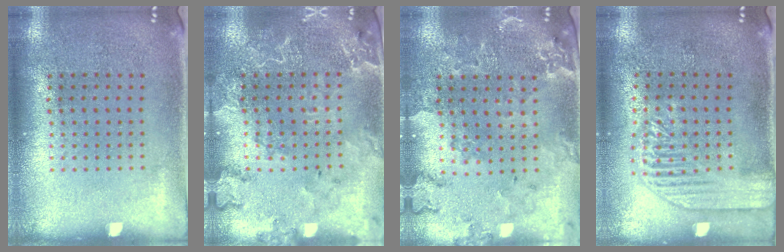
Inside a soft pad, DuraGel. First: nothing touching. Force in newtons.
{"total": 2.3, "press": 2.2, "slide": 0.4}
{"total": 0.5, "press": 0.5, "slide": 0.2}
{"total": 2.0, "press": 1.8, "slide": 0.7}